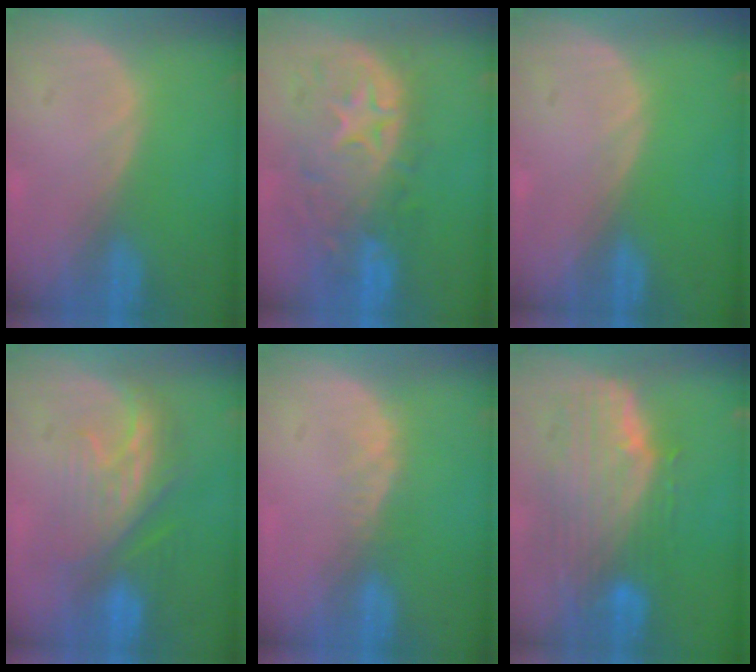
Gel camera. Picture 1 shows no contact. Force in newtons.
{"total": 11.0, "press": 9.8, "slide": 5.1}
{"total": 0.0}
{"total": 8.2, "press": 8.0, "slide": 1.6}
{"total": 2.1, "press": 1.5, "slide": 1.4}
{"total": 9.9, "press": 8.8, "slide": 4.5}